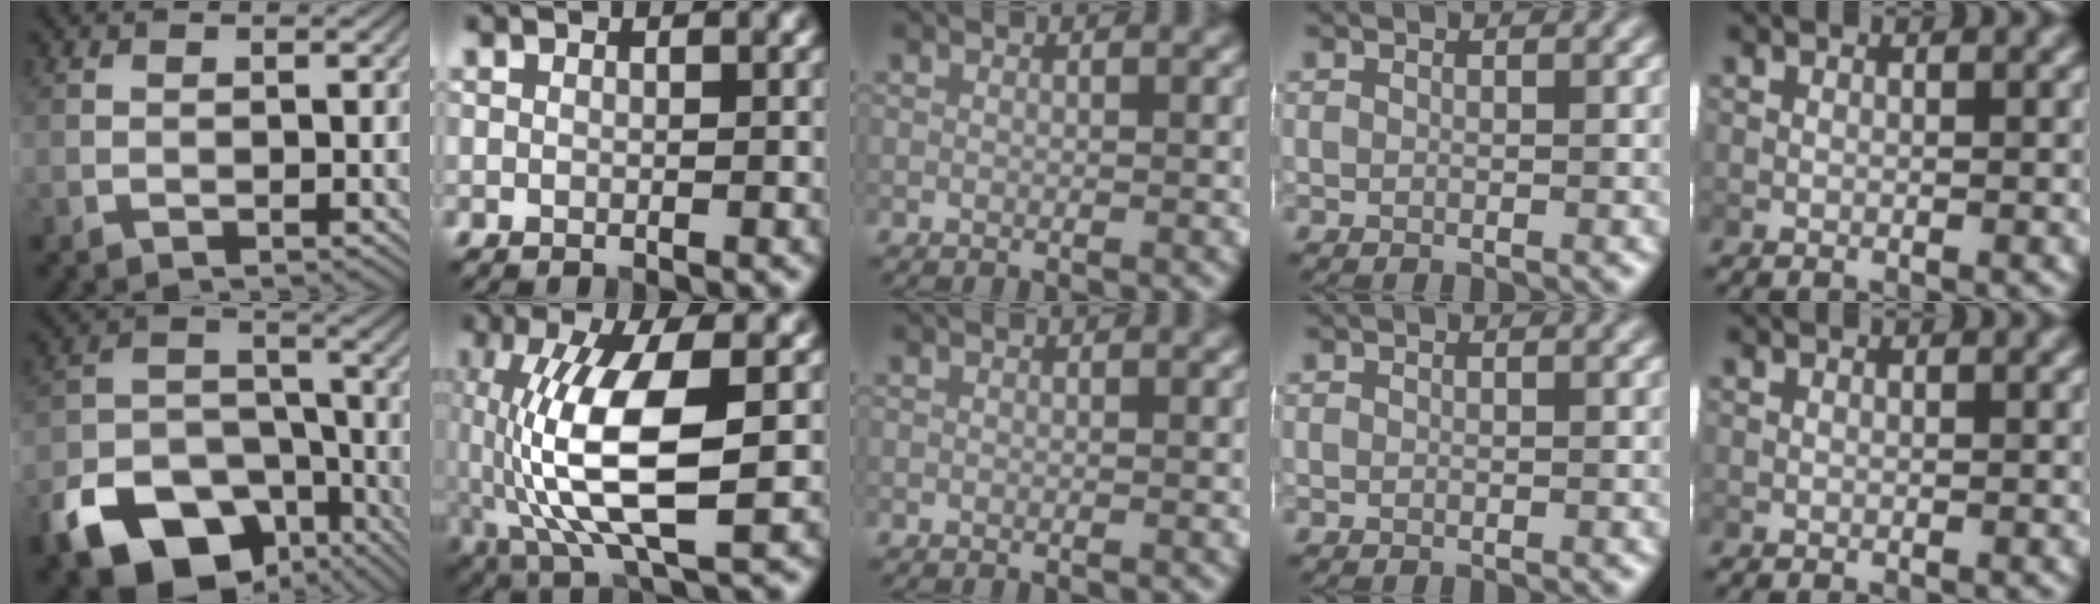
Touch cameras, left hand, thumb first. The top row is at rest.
{"thumb": {"total": 15.3, "force": [-9.3, 9.3, 7.9], "torque": [-0.177, -0.039, -0.157]}, "index": {"total": 10.8, "force": [-1.4, 3.4, 10.1], "torque": [-0.204, 0.010, -0.026]}}